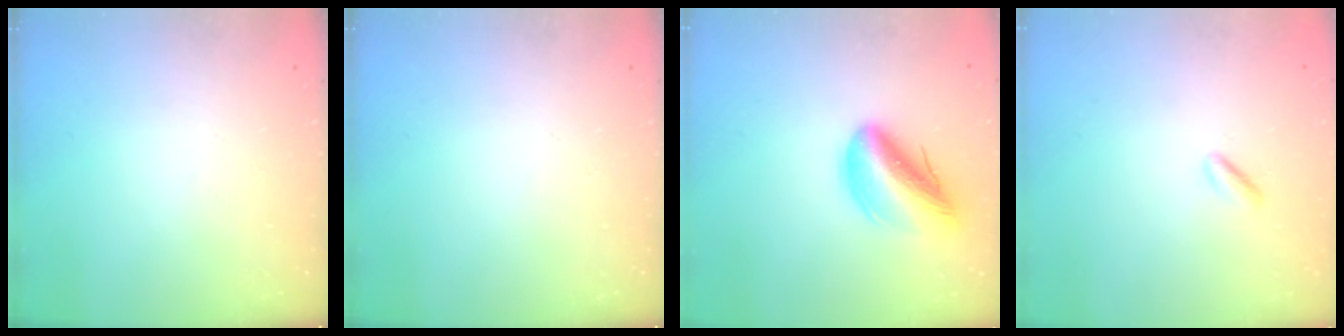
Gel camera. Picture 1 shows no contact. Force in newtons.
{"total": 0.0}
{"total": 14.7, "press": 14.3, "slide": 3.6}
{"total": 1.4, "press": 1.2, "slide": 0.8}